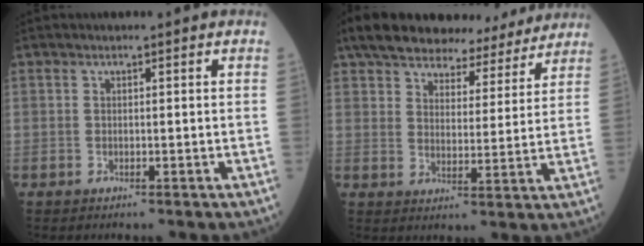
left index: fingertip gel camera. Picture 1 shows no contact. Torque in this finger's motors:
{"motor_torque": [1.09, -1.05, 0.48, 0.12]}